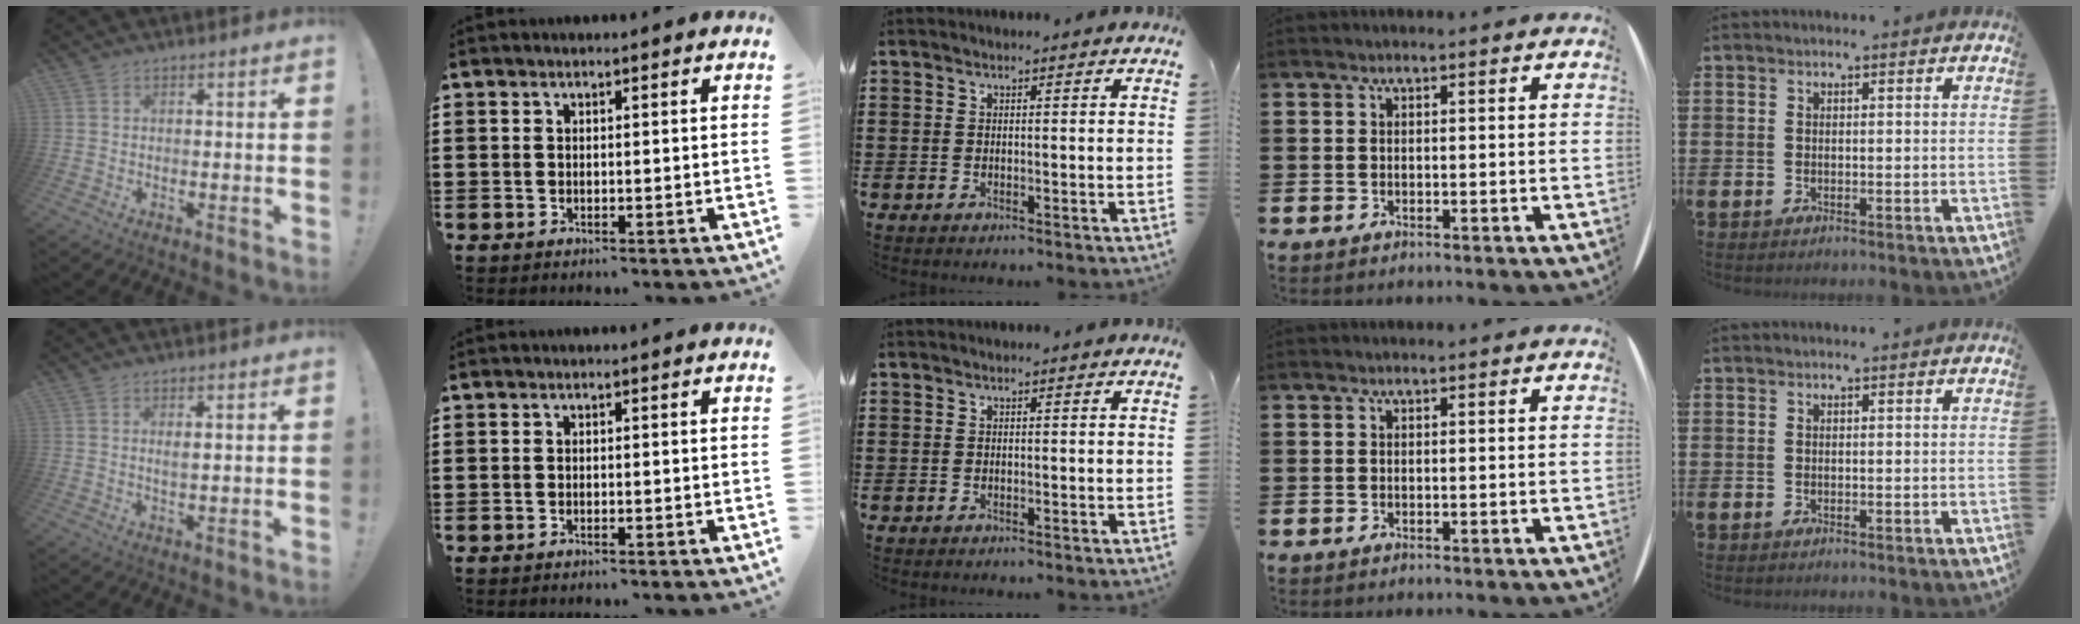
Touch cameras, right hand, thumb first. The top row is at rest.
{"thumb": {"total": 1.8, "force": [0.6, 0.4, 1.6], "torque": [-0.023, -0.006, 0.008]}, "index": {"total": 0.6, "force": [-0.5, 0.0, 0.2], "torque": [-0.006, -0.002, -0.010]}}